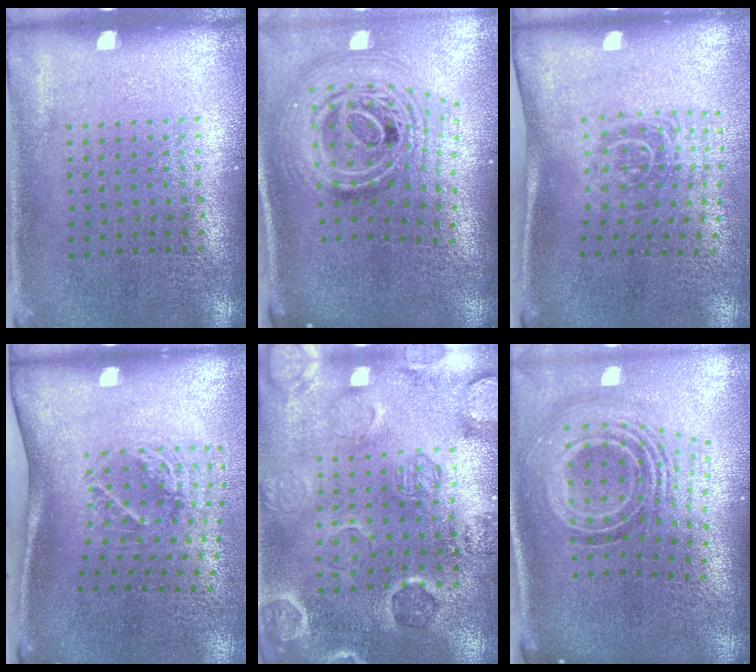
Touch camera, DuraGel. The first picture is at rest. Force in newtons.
{"total": 2.9, "press": 1.9, "slide": 2.1}
{"total": 1.7, "press": 1.2, "slide": 1.3}
{"total": 2.1, "press": 1.3, "slide": 1.7}
{"total": 1.6, "press": 1.6, "slide": 0.2}
{"total": 2.3, "press": 1.5, "slide": 1.7}